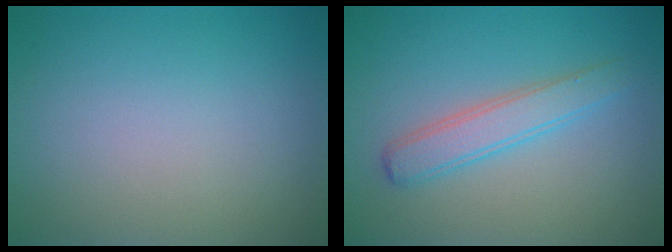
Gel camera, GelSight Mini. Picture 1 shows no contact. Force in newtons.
{"total": 2.9, "press": 2.9, "slide": 0.0}